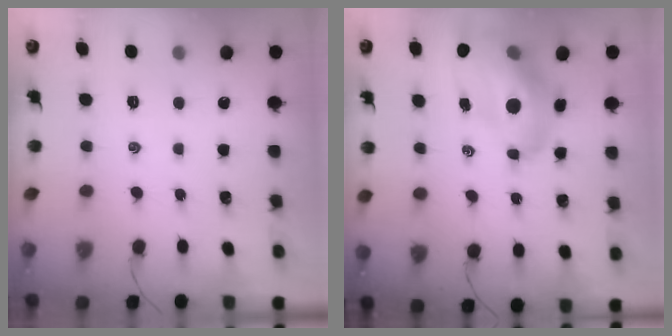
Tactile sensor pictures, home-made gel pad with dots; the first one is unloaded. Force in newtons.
{"total": 15.0, "press": 14.3, "slide": 4.2}